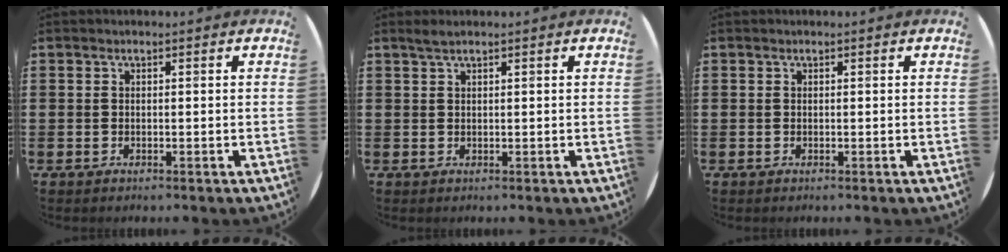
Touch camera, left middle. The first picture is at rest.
{"total": 1.0, "force": [0.8, 0.0, 0.6], "torque": [-0.012, 0.002, 0.015]}
{"total": 0.0}